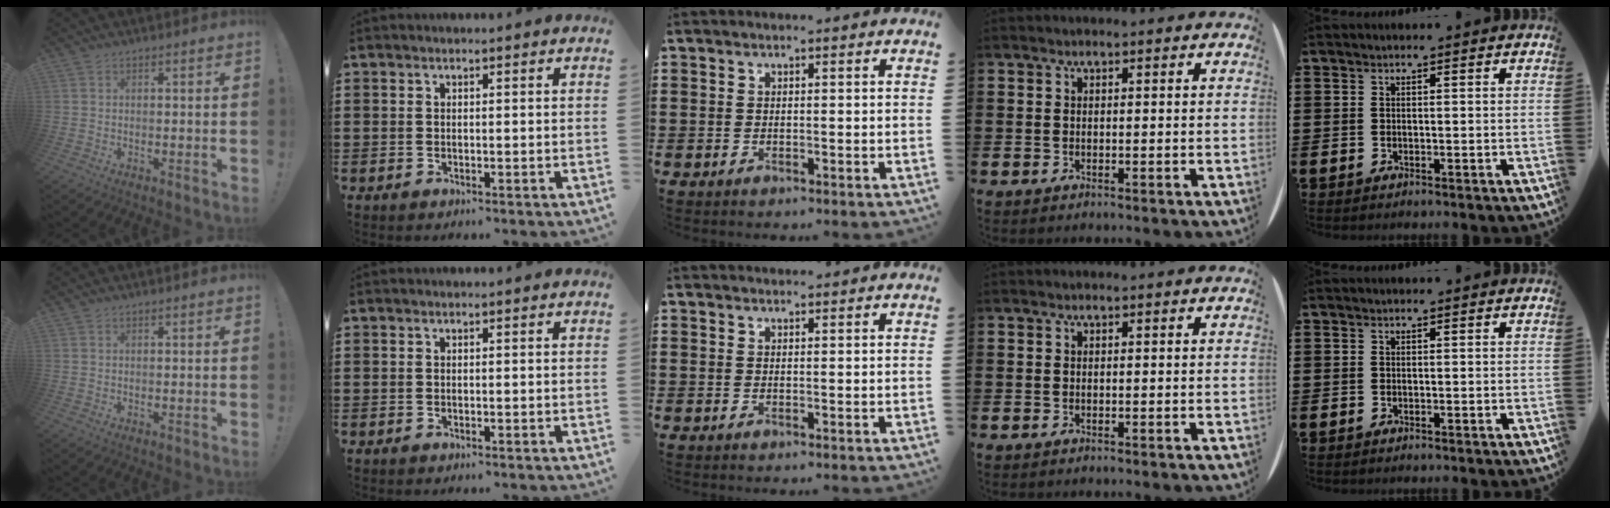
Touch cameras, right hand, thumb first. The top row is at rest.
{"middle": {"total": 1.0, "force": [1.0, 0.1, 0.0], "torque": [0.006, -0.004, 0.018]}}